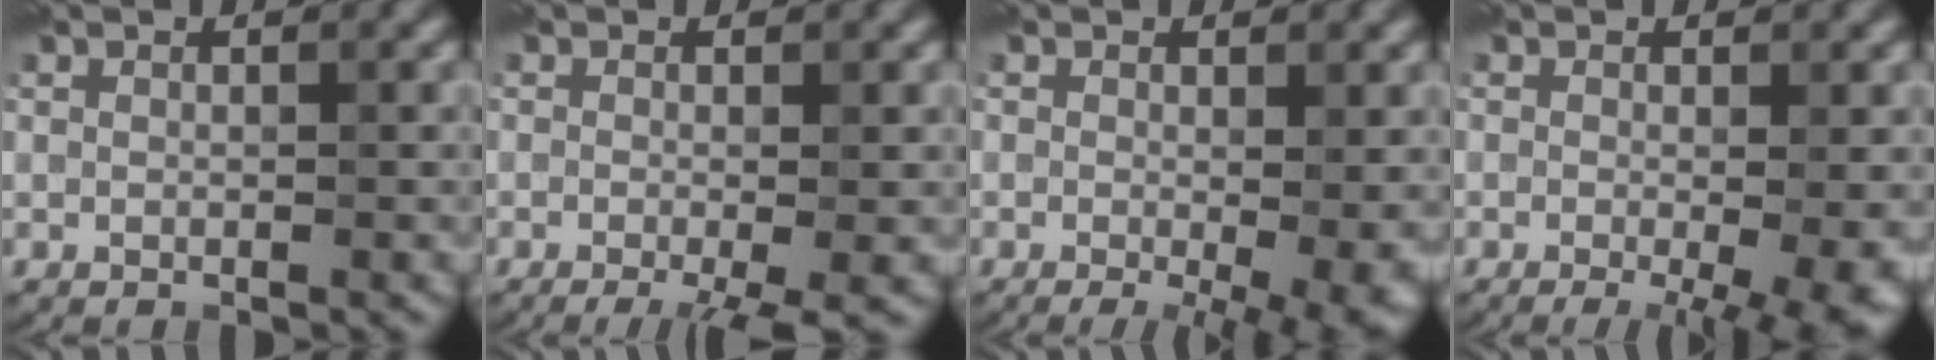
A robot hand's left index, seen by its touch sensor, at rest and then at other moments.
{"total": 3.7, "force": [-1.5, 0.9, 3.3], "torque": [-0.042, -0.009, -0.024]}
{"total": 6.3, "force": [-1.6, 2.0, 5.8], "torque": [-0.055, -0.012, -0.012]}
{"total": 7.1, "force": [-2.0, 2.3, 6.4], "torque": [-0.057, -0.009, -0.022]}